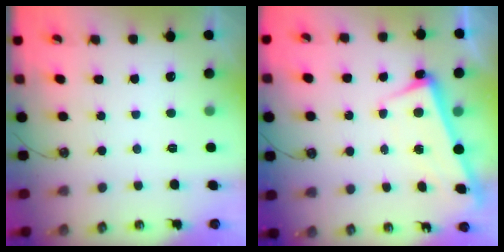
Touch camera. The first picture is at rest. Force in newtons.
{"total": 2.4, "press": 2.2, "slide": 0.9}